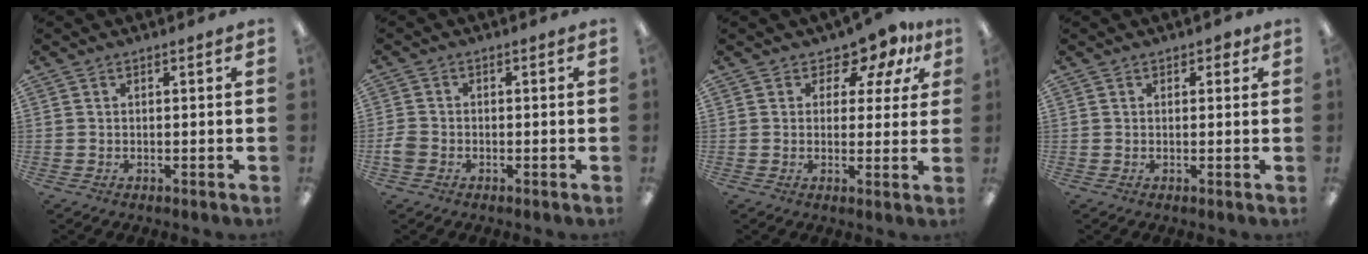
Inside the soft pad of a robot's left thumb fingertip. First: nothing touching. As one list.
[{"total": 2.8, "force": [-1.2, 2.1, 1.3], "torque": [-0.018, 0.007, -0.020]}, {"total": 6.7, "force": [4.5, 4.2, 2.6], "torque": [-0.035, -0.029, 0.079]}, {"total": 1.4, "force": [0.8, 1.0, 0.6], "torque": [-0.004, 0.000, 0.012]}]